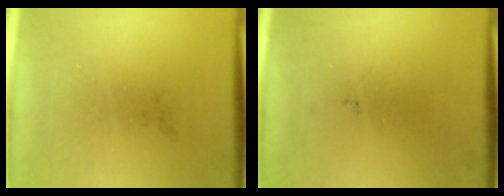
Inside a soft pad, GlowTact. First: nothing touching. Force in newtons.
{"total": 0.0}